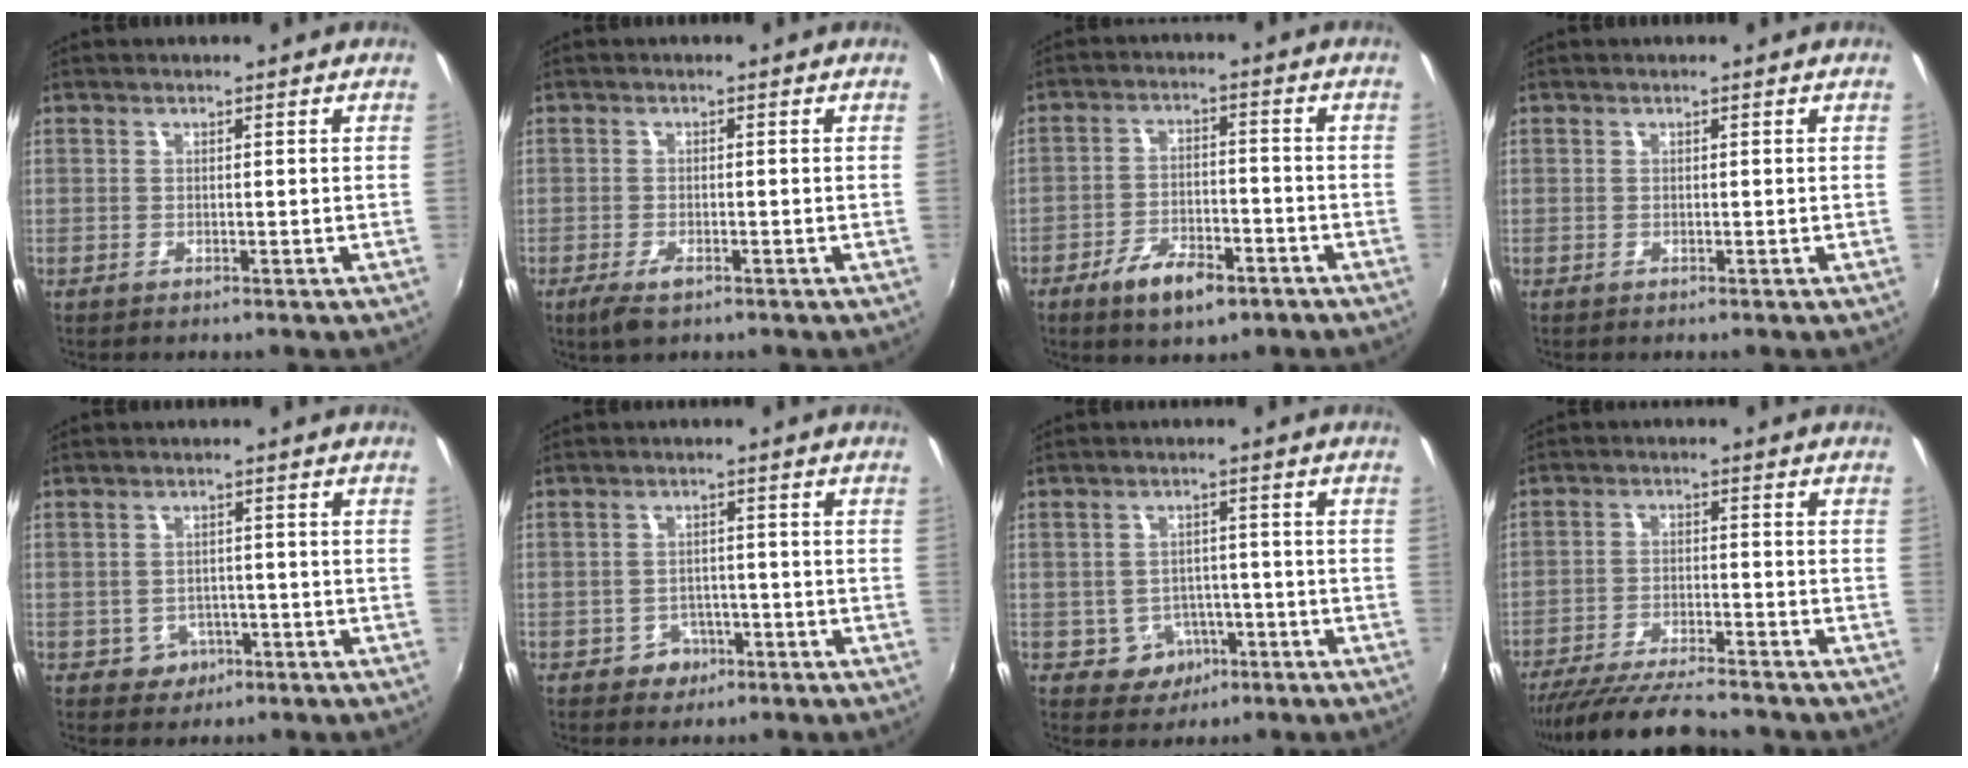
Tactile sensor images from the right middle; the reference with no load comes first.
{"total": 3.6, "force": [-2.2, 1.3, 2.6], "torque": [-0.060, -0.011, -0.040]}
{"total": 8.7, "force": [-5.4, 3.7, 5.7], "torque": [-0.122, -0.006, -0.087]}
{"total": 0.0}
{"total": 3.8, "force": [-1.6, 3.4, 0.6], "torque": [-0.024, 0.006, -0.017]}
{"total": 3.6, "force": [-1.9, 3.1, 0.4], "torque": [-0.018, 0.008, -0.024]}
{"total": 5.4, "force": [-2.3, 4.7, 1.1], "torque": [-0.035, 0.011, -0.020]}
{"total": 13.8, "force": [-12.4, 1.5, 5.8], "torque": [-0.132, -0.021, -0.206]}